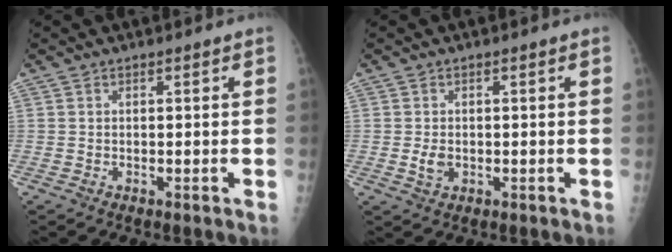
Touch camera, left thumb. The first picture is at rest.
{"total": 2.4, "force": [-0.2, 1.6, 1.8], "torque": [-0.029, -0.003, -0.001]}